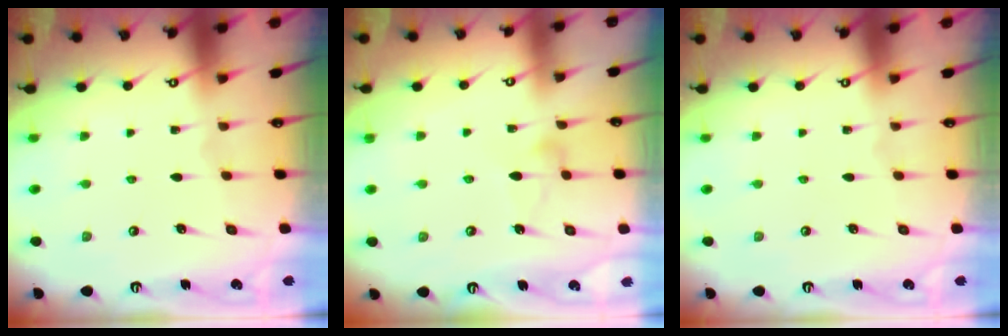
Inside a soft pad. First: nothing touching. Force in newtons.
{"total": 4.8, "press": 4.7, "slide": 0.3}
{"total": 0.0}